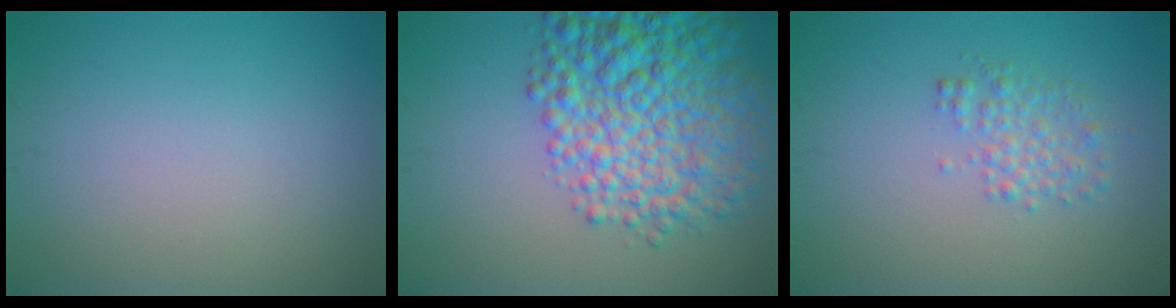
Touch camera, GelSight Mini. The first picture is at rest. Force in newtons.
{"total": 9.7, "press": 9.7, "slide": 0.3}
{"total": 2.0, "press": 2.0, "slide": 0.0}